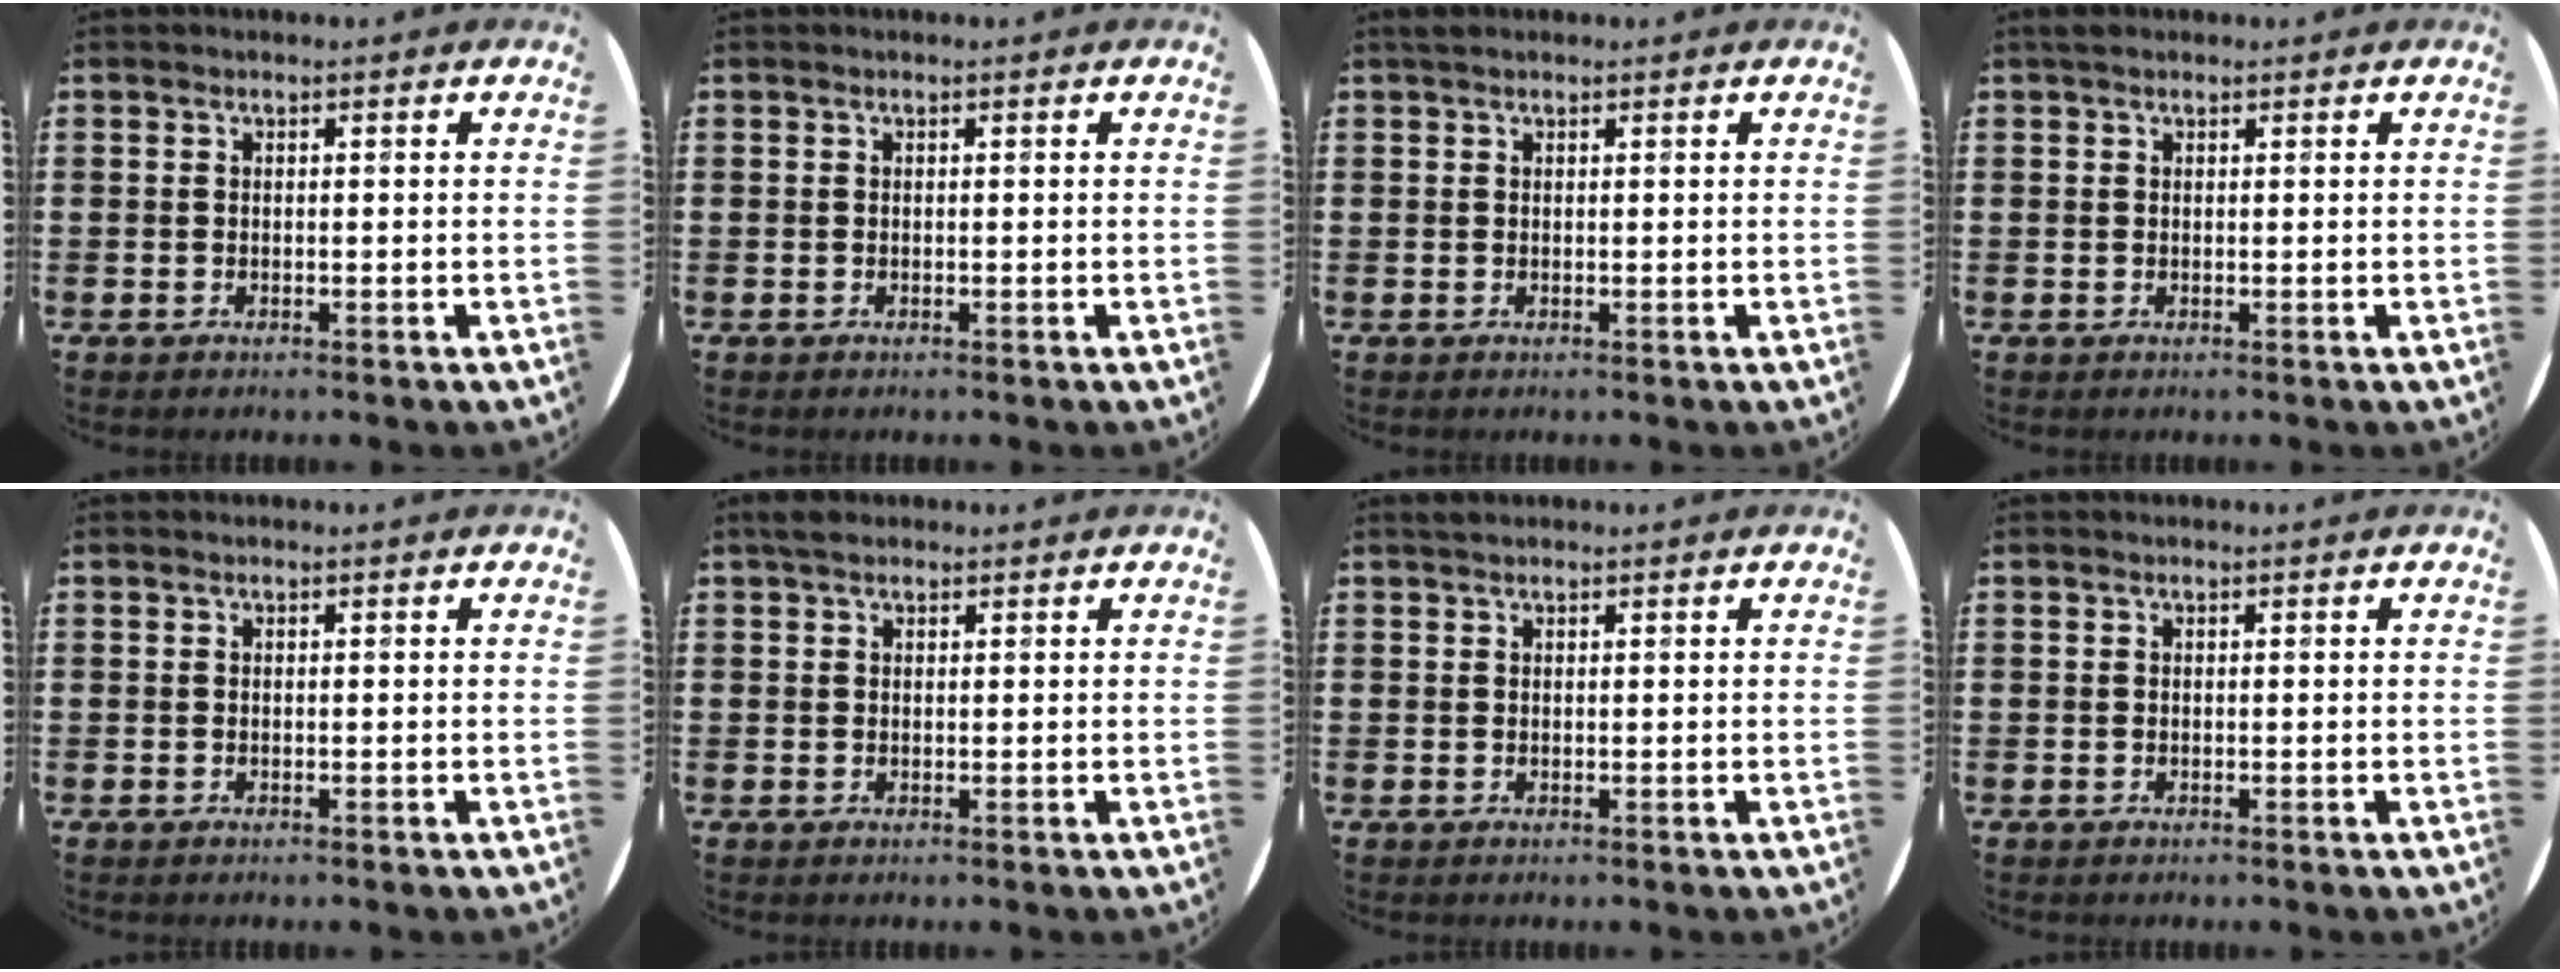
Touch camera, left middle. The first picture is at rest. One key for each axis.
{"total": 0.0}
{"total": 0.7, "fx": 0.6, "fy": 0.3, "fz": 0.2, "tx": -0.005, "ty": 0.004, "tz": 0.011}
{"total": 0.8, "fx": 0.6, "fy": 0.5, "fz": 0.3, "tx": 0.002, "ty": 0.003, "tz": 0.009}
{"total": 0.0}
{"total": 1.4, "fx": 1.1, "fy": 0.7, "fz": 0.5, "tx": -0.004, "ty": 0.003, "tz": 0.019}
{"total": 0.5, "fx": 0.5, "fy": 0.0, "fz": 0.0, "tx": -0.001, "ty": 0.001, "tz": 0.011}
{"total": 0.0}